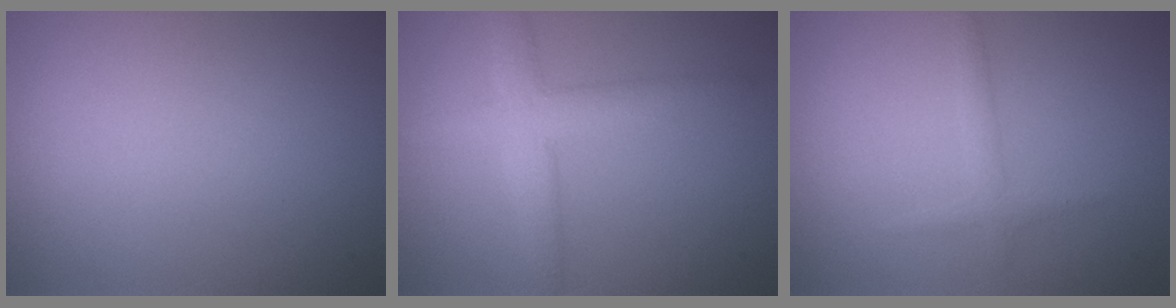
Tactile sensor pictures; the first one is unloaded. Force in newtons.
{"total": 4.1, "press": 4.1, "slide": 0.2}
{"total": 1.4, "press": 1.4, "slide": 0.1}